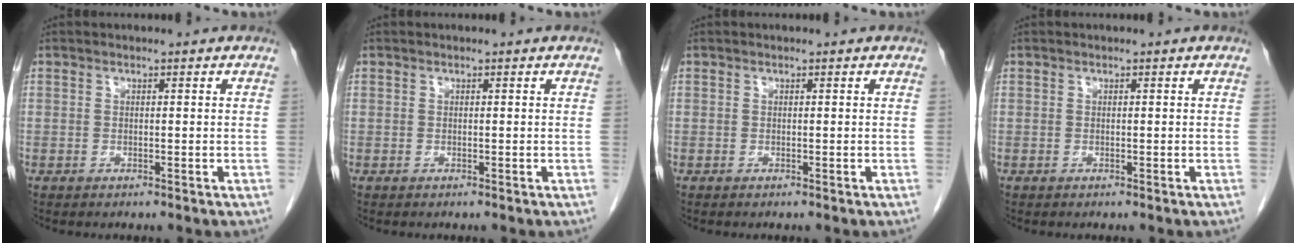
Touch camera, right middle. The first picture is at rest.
{"total": 0.0}
{"total": 0.0}
{"total": 0.0}